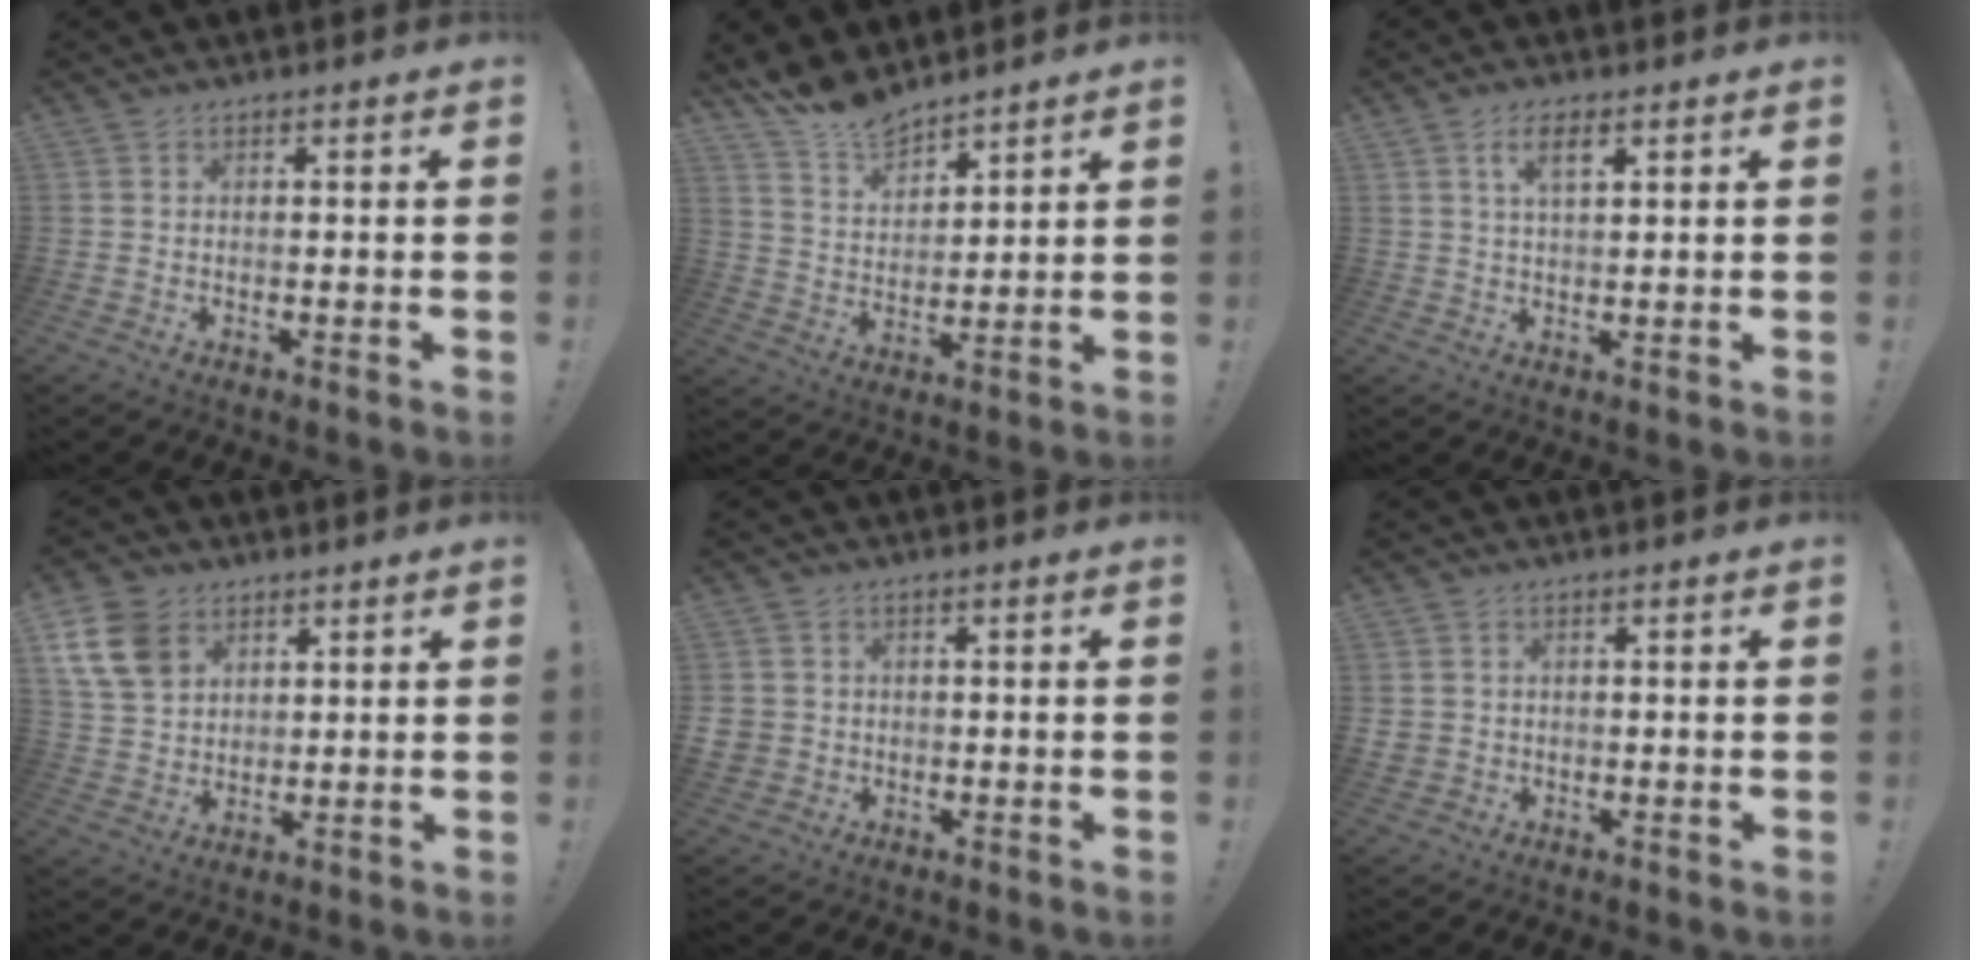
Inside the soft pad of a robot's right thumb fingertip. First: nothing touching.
{"total": 10.2, "force": [9.5, 3.1, 2.0], "torque": [-0.057, -0.074, 0.186]}
{"total": 4.9, "force": [2.3, 1.9, 4.0], "torque": [-0.071, -0.002, 0.038]}
{"total": 12.9, "force": [6.1, 9.6, 6.2], "torque": [-0.109, -0.021, 0.125]}
{"total": 3.4, "force": [-0.1, 3.3, 1.1], "torque": [-0.023, 0.001, 0.001]}
{"total": 2.2, "force": [0.4, 2.0, 0.8], "torque": [-0.017, 0.002, 0.011]}